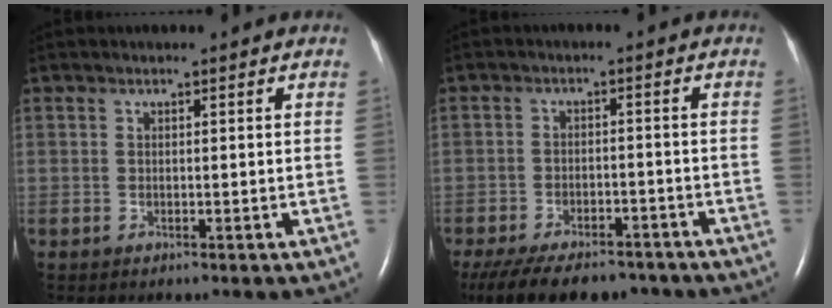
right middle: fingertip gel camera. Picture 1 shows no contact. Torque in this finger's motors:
{"motor_torque": [0.24, -0.21, 0.17, 0.06]}